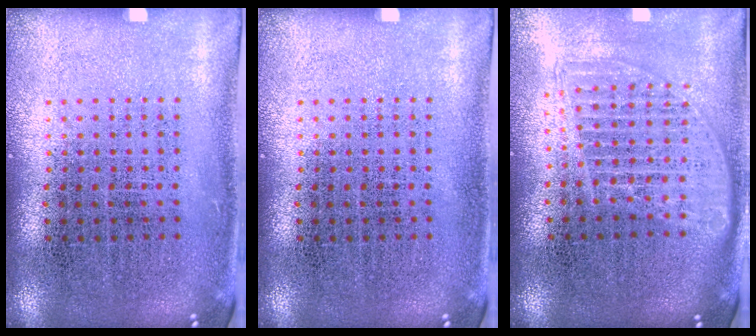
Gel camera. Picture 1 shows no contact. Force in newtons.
{"total": 0.0}
{"total": 1.6, "press": 1.4, "slide": 0.8}